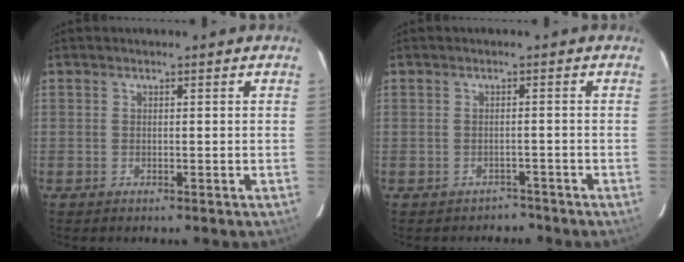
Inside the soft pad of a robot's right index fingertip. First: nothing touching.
{"total": 2.6, "force": [-2.1, 1.5, -0.5], "torque": [0.009, 0.017, -0.024]}